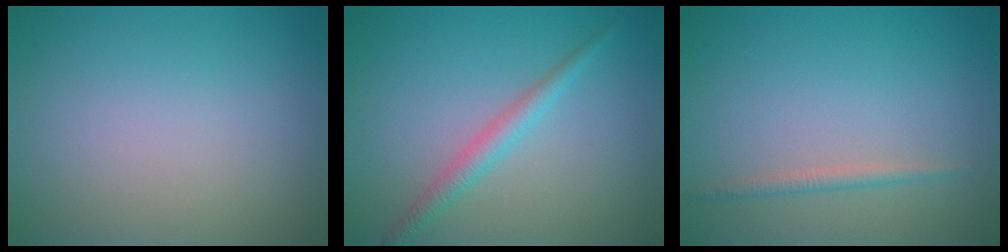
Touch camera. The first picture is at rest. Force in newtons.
{"total": 2.1, "press": 2.1, "slide": 0.0}
{"total": 1.1, "press": 1.1, "slide": 0.1}